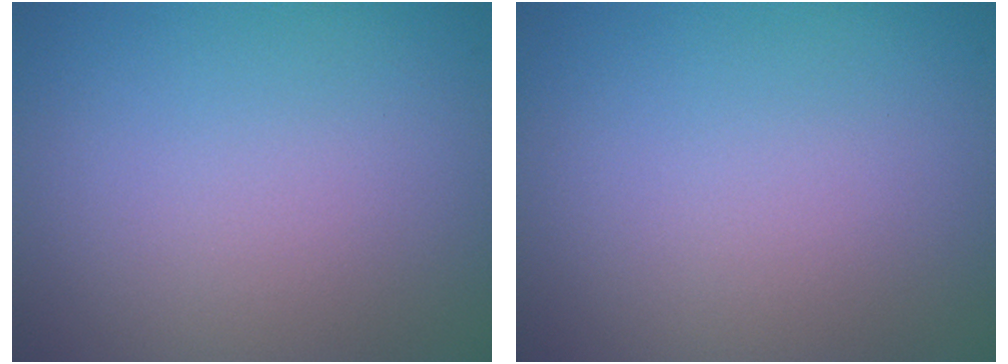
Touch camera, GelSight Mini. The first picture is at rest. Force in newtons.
{"total": 0.0}